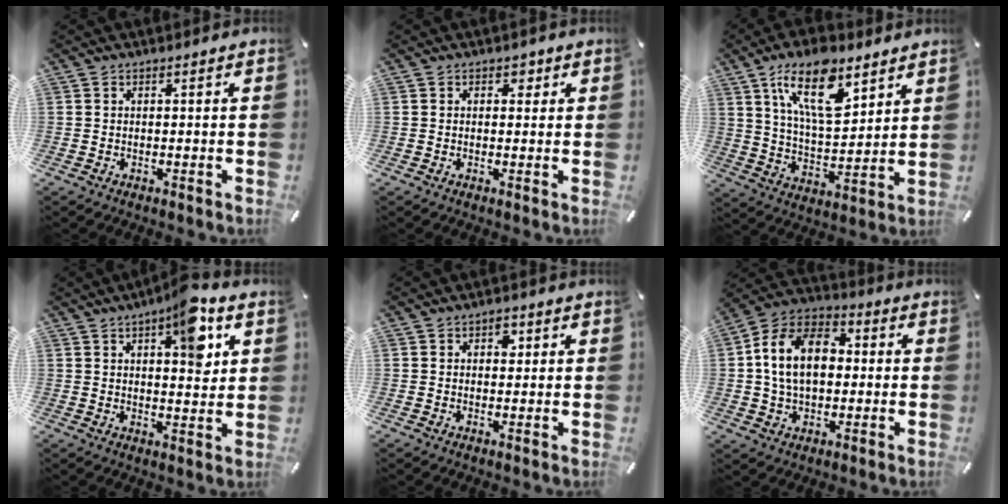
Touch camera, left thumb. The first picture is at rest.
{"total": 1.8, "force": [0.7, 1.5, 0.6], "torque": [0.008, -0.002, 0.005]}
{"total": 16.5, "force": [9.5, 7.7, 11.0], "torque": [-0.200, -0.027, 0.164]}
{"total": 10.6, "force": [5.2, 4.3, 8.2], "torque": [-0.093, -0.031, 0.080]}
{"total": 2.0, "force": [0.9, 1.6, 0.9], "torque": [0.003, -0.004, 0.009]}
{"total": 13.9, "force": [1.0, 10.0, 9.6], "torque": [-0.207, 0.018, 0.017]}